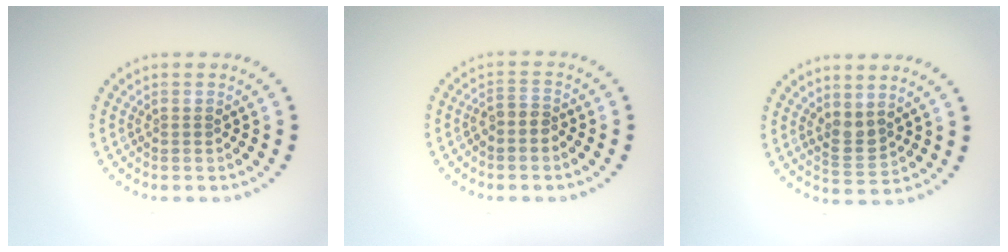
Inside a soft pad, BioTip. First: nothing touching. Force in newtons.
{"total": 1.7, "press": 1.4, "slide": 1.0}
{"total": 1.8, "press": 1.6, "slide": 1.0}